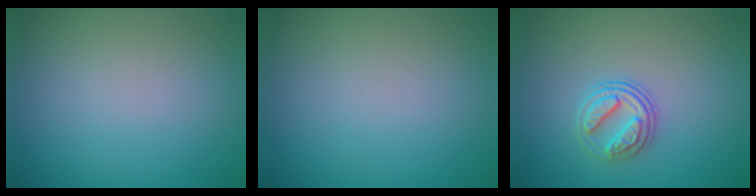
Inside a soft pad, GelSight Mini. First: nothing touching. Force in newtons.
{"total": 0.0}
{"total": 2.9, "press": 2.6, "slide": 1.3}